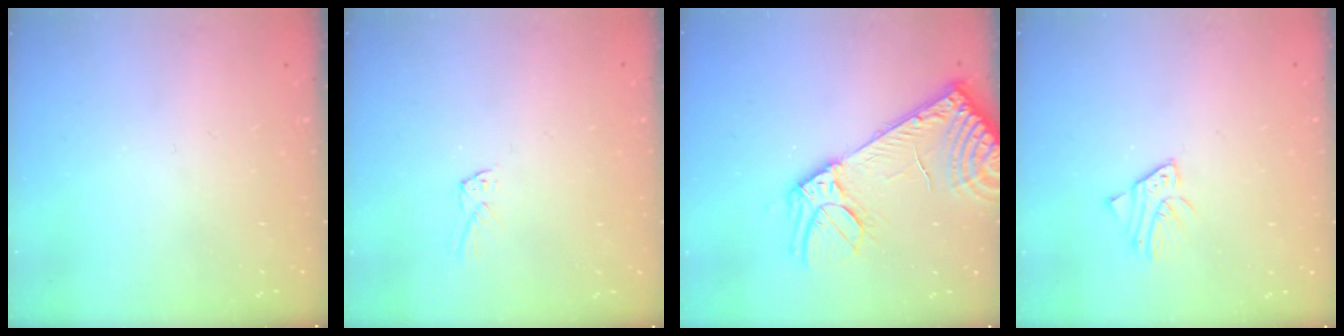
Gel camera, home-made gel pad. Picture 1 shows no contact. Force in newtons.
{"total": 2.2, "press": 2.2, "slide": 0.1}
{"total": 15.6, "press": 15.0, "slide": 3.9}
{"total": 2.6, "press": 2.6, "slide": 0.2}